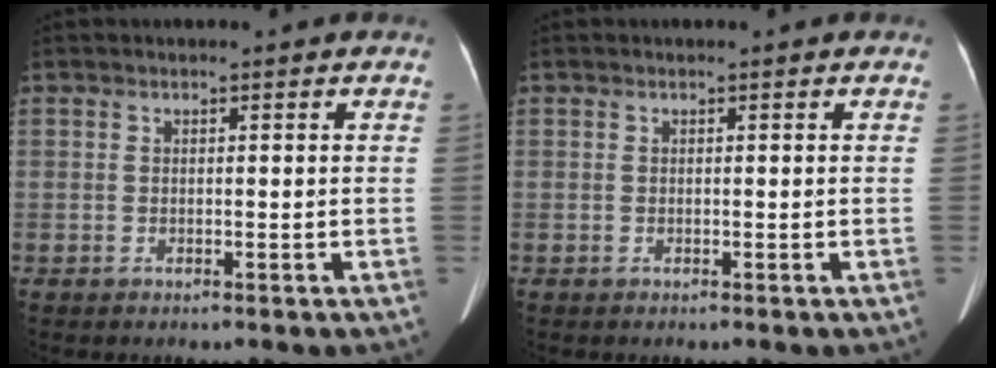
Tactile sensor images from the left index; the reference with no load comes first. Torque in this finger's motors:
{"motor_torque": [0.05, 0.14, 0.00, 0.01]}